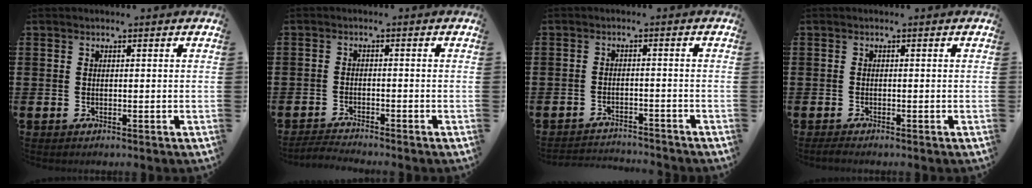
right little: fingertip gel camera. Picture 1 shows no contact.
{"total": 1.8, "force": [-1.8, -0.2, 0.1], "torque": [-0.003, 0.003, -0.036]}
{"total": 2.2, "force": [-2.2, 0.0, -0.2], "torque": [-0.003, 0.003, -0.049]}
{"total": 0.7, "force": [-0.5, 0.1, 0.4], "torque": [-0.008, 0.000, -0.010]}